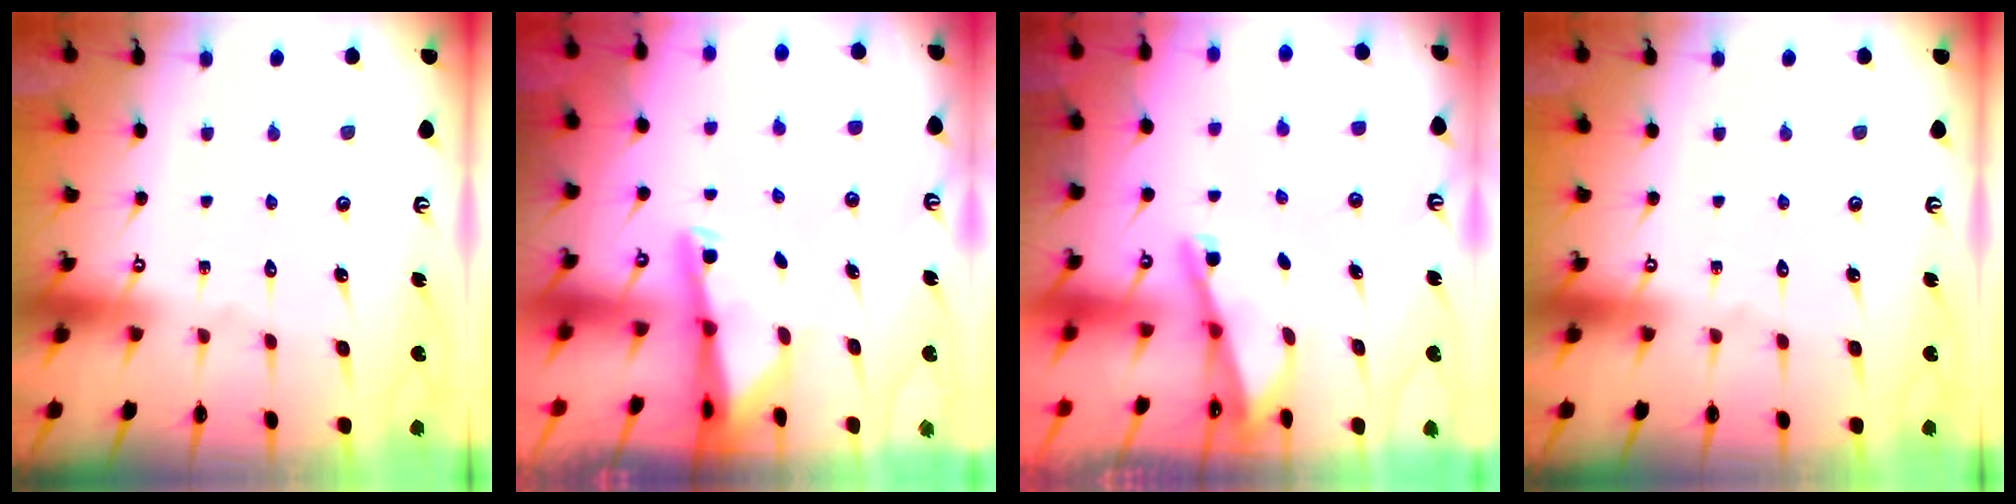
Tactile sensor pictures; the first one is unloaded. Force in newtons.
{"total": 2.3, "press": 2.3, "slide": 0.5}
{"total": 1.9, "press": 1.9, "slide": 0.4}
{"total": 0.0}